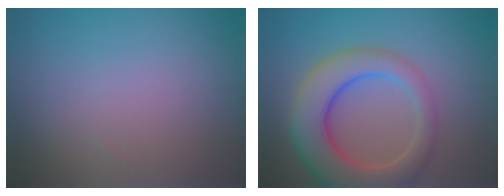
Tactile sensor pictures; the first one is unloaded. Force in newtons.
{"total": 8.7, "press": 8.7, "slide": 0.8}